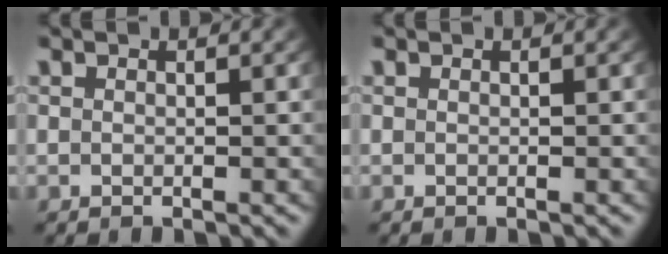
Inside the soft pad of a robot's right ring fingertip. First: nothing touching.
{"total": 0.0}